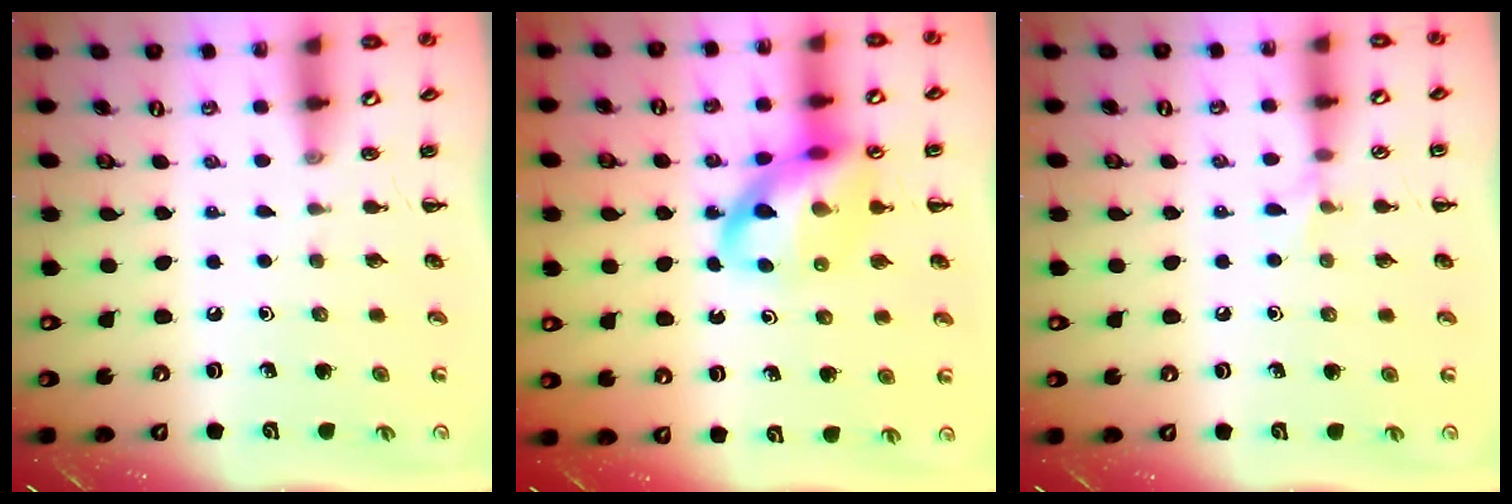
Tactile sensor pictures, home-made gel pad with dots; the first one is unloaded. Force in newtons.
{"total": 15.0, "press": 14.6, "slide": 3.4}
{"total": 4.6, "press": 4.2, "slide": 1.7}